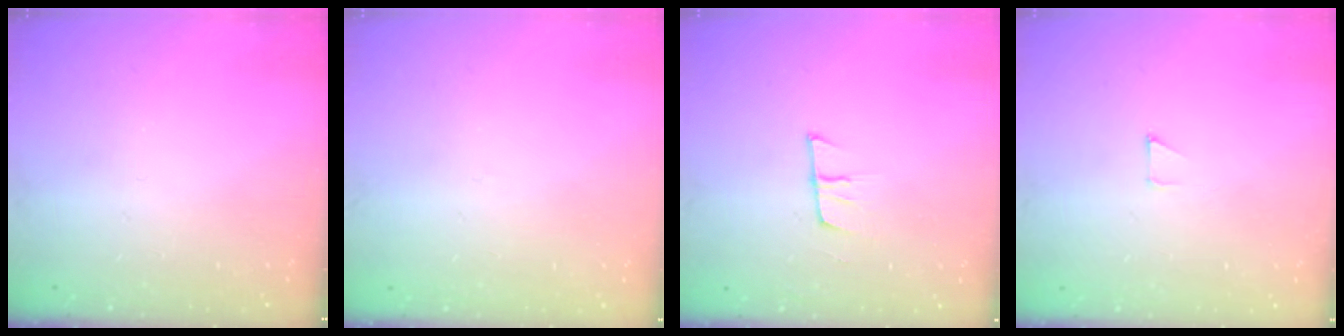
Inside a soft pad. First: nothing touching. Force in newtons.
{"total": 2.7, "press": 2.7, "slide": 0.3}
{"total": 6.9, "press": 6.3, "slide": 2.8}
{"total": 2.6, "press": 2.6, "slide": 0.2}